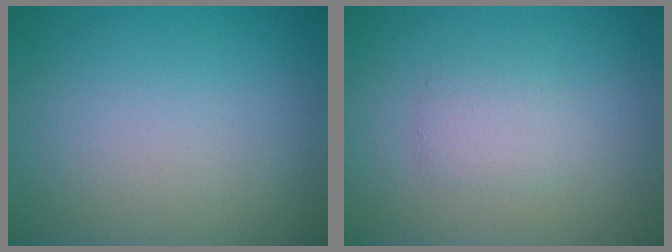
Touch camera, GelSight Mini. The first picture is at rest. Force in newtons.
{"total": 1.6, "press": 1.6, "slide": 0.0}